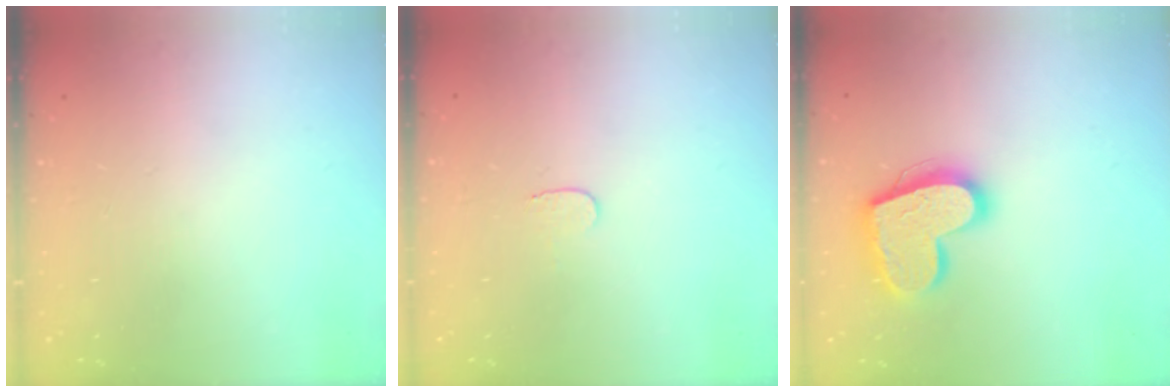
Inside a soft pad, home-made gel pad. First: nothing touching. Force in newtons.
{"total": 3.2, "press": 3.2, "slide": 0.3}
{"total": 17.6, "press": 17.6, "slide": 1.4}